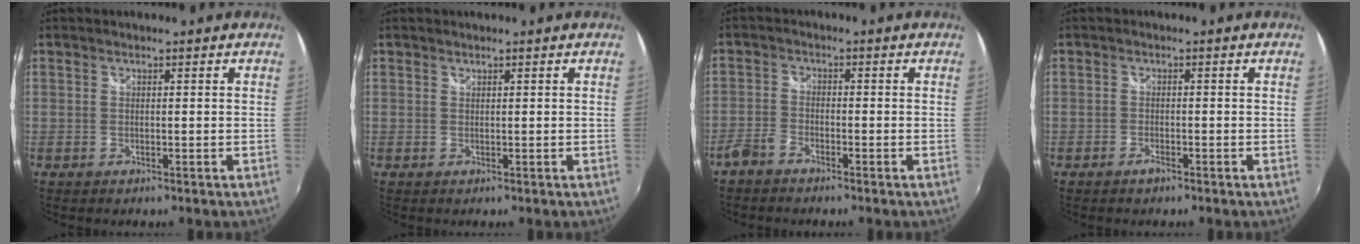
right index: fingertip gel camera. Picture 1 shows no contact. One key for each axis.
{"total": 0.0}
{"total": 3.2, "fx": -2.7, "fy": 1.2, "fz": 1.3, "tx": -0.038, "ty": 0.001, "tz": -0.057}
{"total": 1.4, "fx": -1.2, "fy": 0.6, "fz": 0.6, "tx": -0.013, "ty": -0.002, "tz": -0.023}